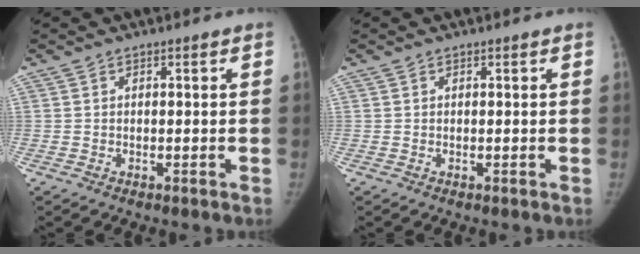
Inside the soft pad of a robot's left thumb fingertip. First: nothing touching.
{"total": 0.0}